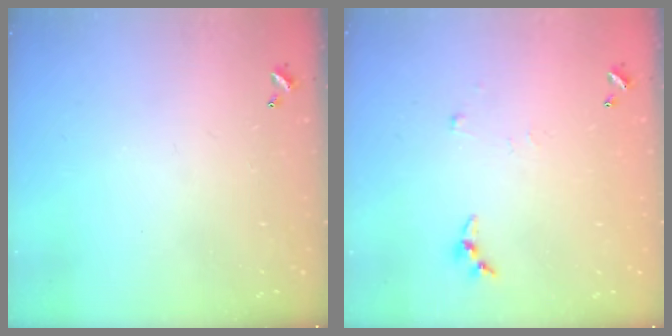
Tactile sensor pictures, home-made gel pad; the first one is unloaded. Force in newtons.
{"total": 4.1, "press": 4.1, "slide": 0.5}